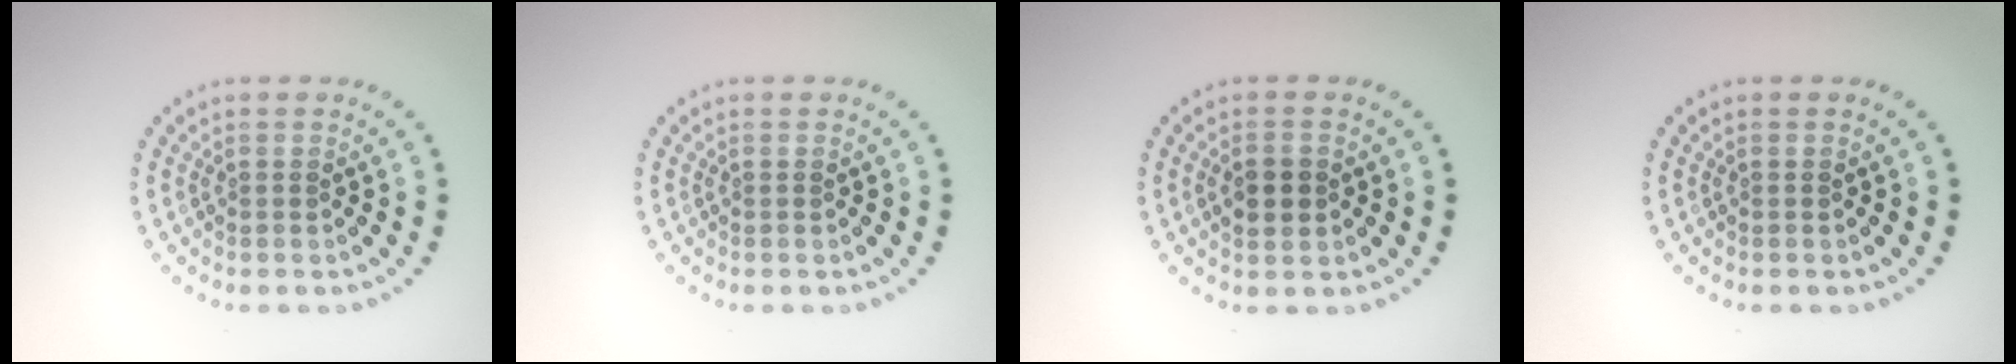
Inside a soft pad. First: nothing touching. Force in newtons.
{"total": 0.0}
{"total": 2.3, "press": 2.3, "slide": 0.1}
{"total": 0.0}